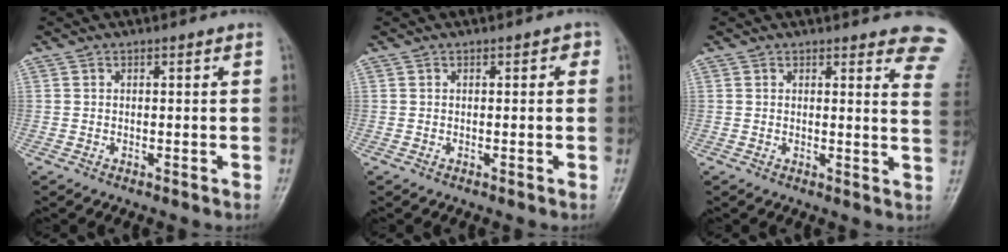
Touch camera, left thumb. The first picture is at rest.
{"total": 1.5, "force": [0.4, 0.8, 1.1], "torque": [-0.006, 0.003, 0.003]}
{"total": 9.5, "force": [8.3, 2.3, 4.0], "torque": [-0.006, -0.043, 0.064]}